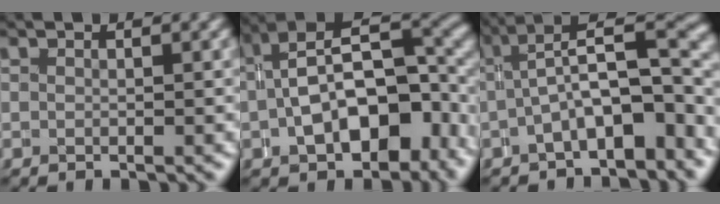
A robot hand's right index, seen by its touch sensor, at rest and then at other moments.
{"total": 11.0, "force": [-0.1, 6.2, 9.0], "torque": [-0.143, -0.004, 0.009]}
{"total": 7.4, "force": [-1.3, 2.8, 6.7], "torque": [-0.083, -0.002, -0.015]}